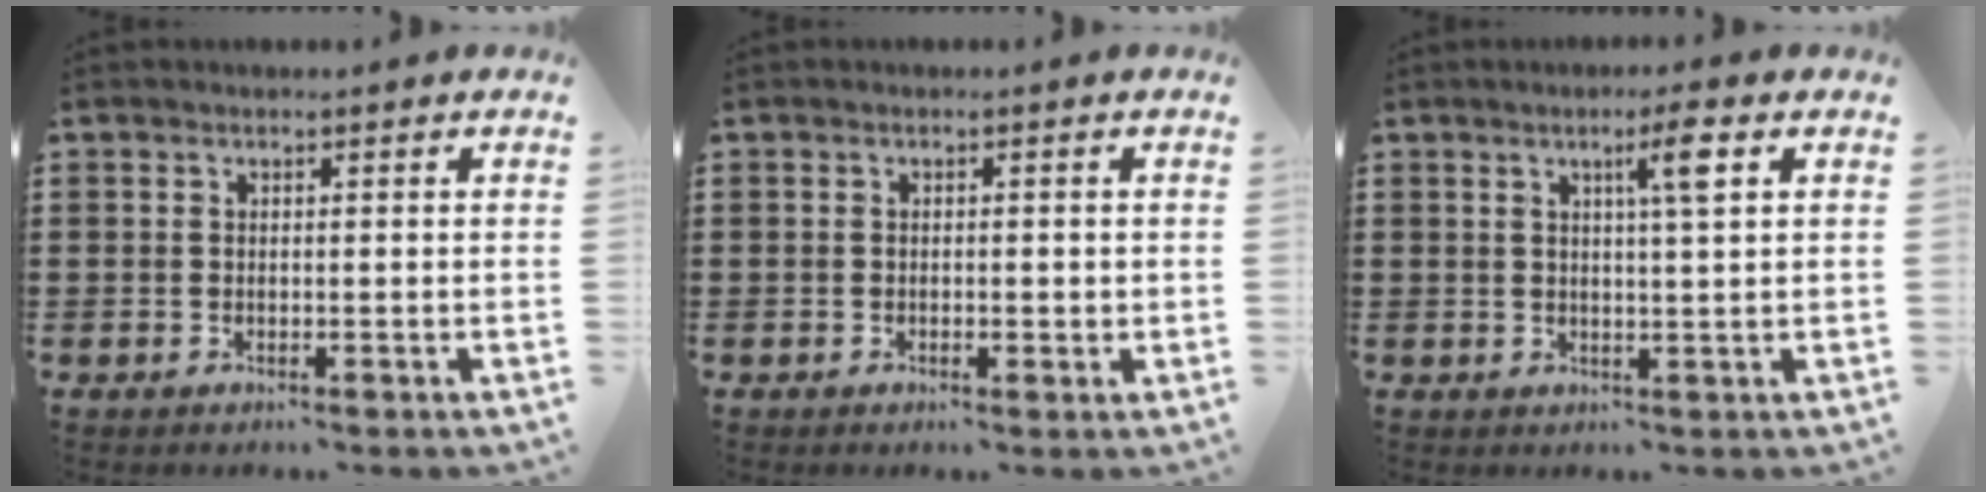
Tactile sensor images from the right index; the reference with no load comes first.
{"total": 0.9, "force": [-0.2, 0.4, 0.7], "torque": [-0.014, 0.000, -0.004]}
{"total": 4.3, "force": [1.7, -0.1, 4.0], "torque": [-0.065, -0.007, 0.021]}